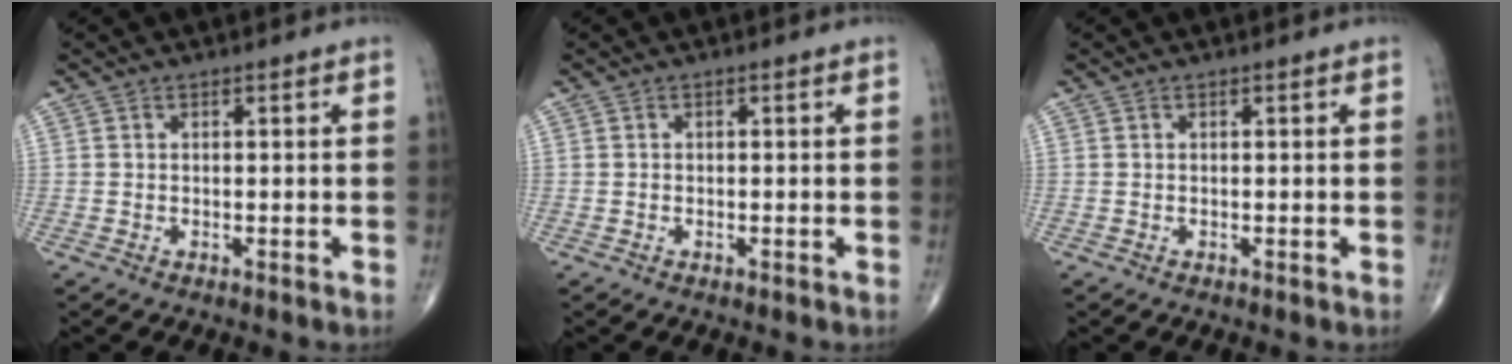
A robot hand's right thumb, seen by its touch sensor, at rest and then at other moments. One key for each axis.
{"total": 0.0}
{"total": 0.0}